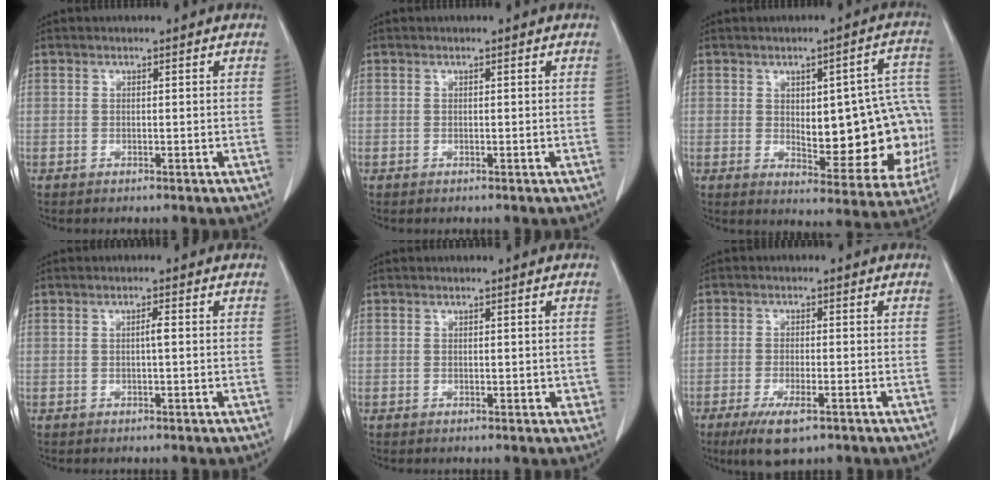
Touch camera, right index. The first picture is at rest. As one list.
[{"total": 0.0}, {"total": 18.3, "force": [-1.0, 6.7, 17.0], "torque": [-0.163, 0.024, 0.009]}, {"total": 1.1, "force": [0.0, 0.0, 1.1], "torque": [-0.020, 0.001, -0.001]}, {"total": 1.3, "force": [-0.1, 0.8, 1.0], "torque": [-0.009, 0.001, 0.002]}, {"total": 6.2, "force": [-3.7, 1.4, 4.8], "torque": [-0.091, -0.015, -0.057]}]